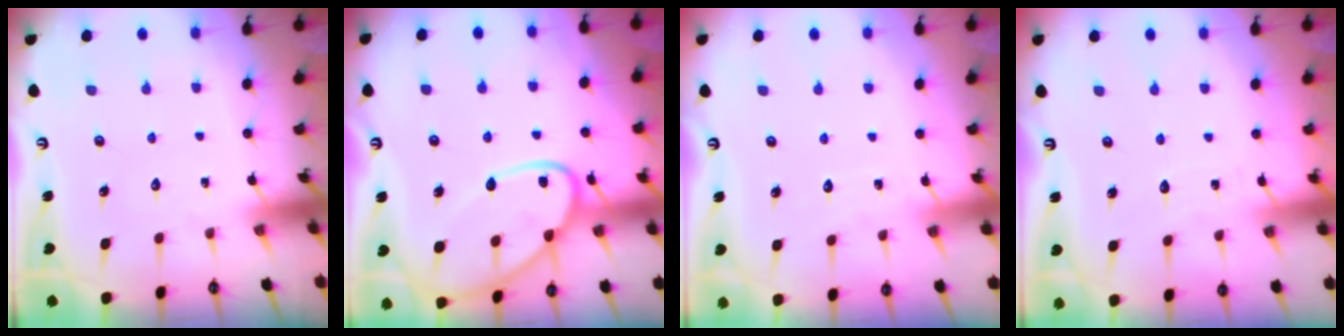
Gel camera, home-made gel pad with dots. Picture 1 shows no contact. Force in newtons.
{"total": 17.3, "press": 17.2, "slide": 1.4}
{"total": 2.4, "press": 2.4, "slide": 0.3}
{"total": 2.6, "press": 2.6, "slide": 0.2}